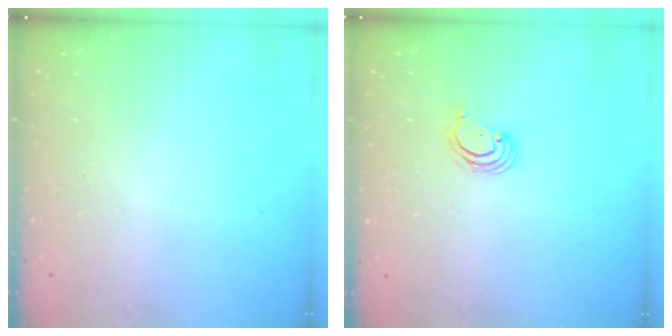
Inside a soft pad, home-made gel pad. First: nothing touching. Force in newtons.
{"total": 2.6, "press": 2.6, "slide": 0.3}